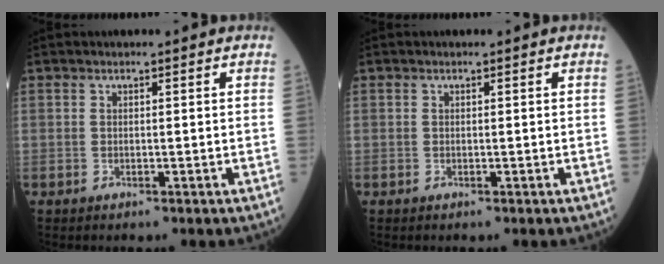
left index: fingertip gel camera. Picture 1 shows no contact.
{"total": 0.0}